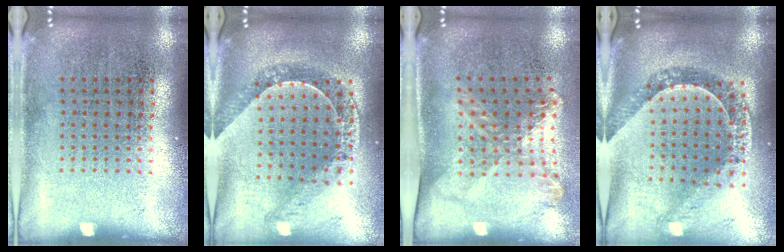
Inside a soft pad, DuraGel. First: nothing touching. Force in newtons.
{"total": 1.2, "press": 1.1, "slide": 0.3}
{"total": 1.8, "press": 1.3, "slide": 1.2}
{"total": 1.2, "press": 1.2, "slide": 0.4}